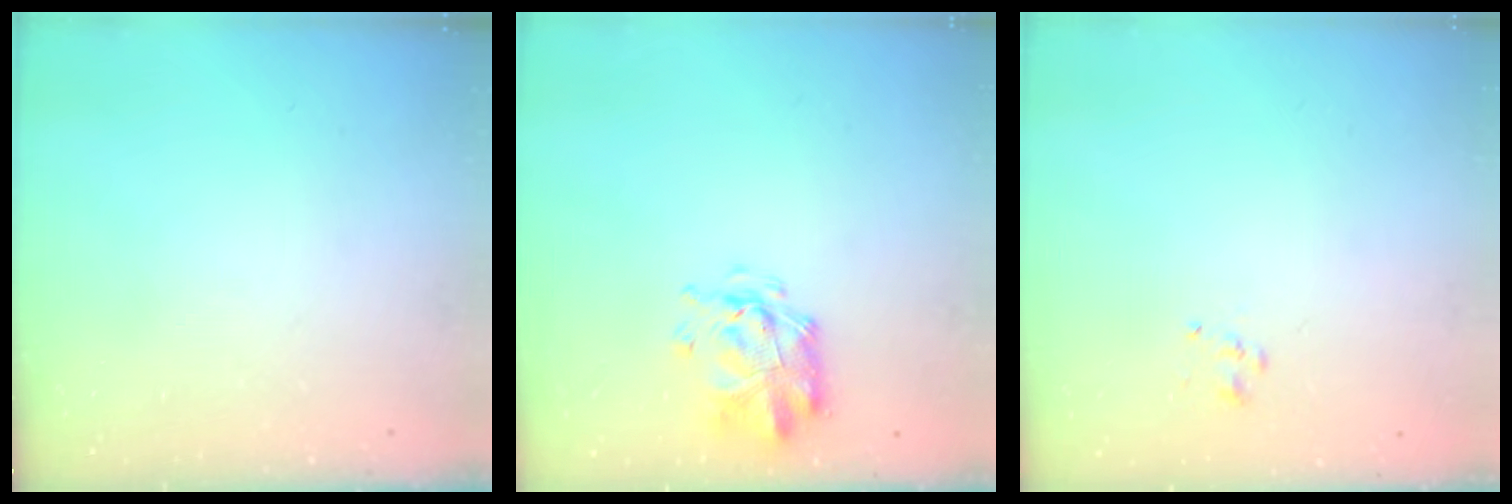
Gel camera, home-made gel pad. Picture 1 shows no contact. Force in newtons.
{"total": 3.0, "press": 2.8, "slide": 1.0}
{"total": 0.9, "press": 0.7, "slide": 0.6}